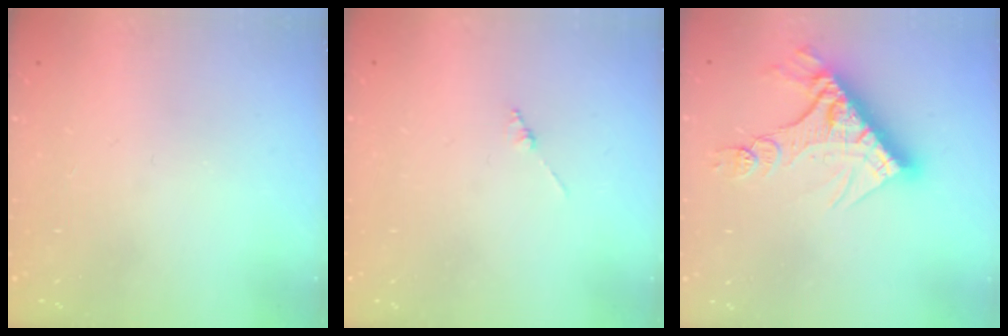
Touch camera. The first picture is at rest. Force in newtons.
{"total": 1.3, "press": 1.3, "slide": 0.3}
{"total": 14.4, "press": 14.4, "slide": 1.1}